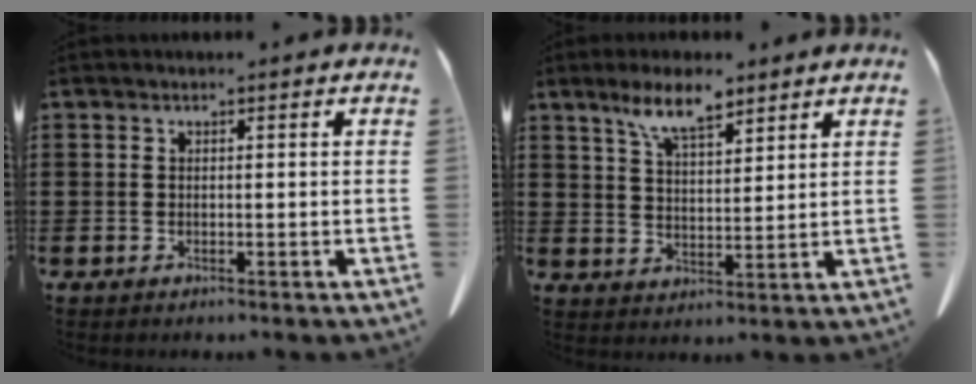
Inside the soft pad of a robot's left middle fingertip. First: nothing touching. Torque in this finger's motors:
{"motor_torque": [1.49, 0.65, 0.39, 0.12]}